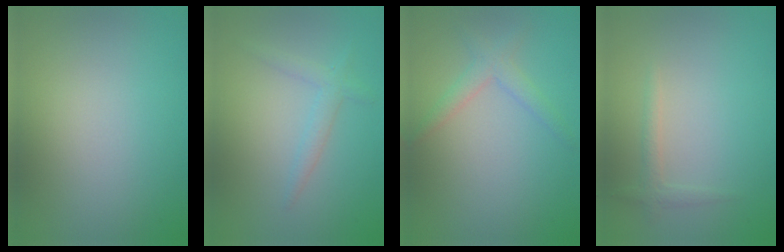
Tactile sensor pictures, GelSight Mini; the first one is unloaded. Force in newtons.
{"total": 1.7, "press": 1.7, "slide": 0.1}
{"total": 2.1, "press": 2.1, "slide": 0.1}
{"total": 1.2, "press": 1.2, "slide": 0.0}